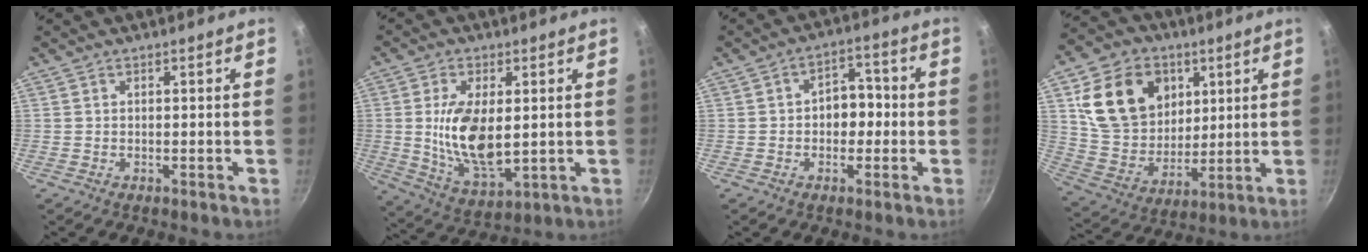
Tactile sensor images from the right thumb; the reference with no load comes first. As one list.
[{"total": 13.0, "force": [0.8, 6.4, 11.2], "torque": [-0.201, -0.020, 0.026]}, {"total": 6.6, "force": [-0.5, 4.6, 4.6], "torque": [-0.037, 0.023, -0.017]}, {"total": 19.5, "force": [6.9, 15.1, 10.2], "torque": [-0.153, -0.010, 0.134]}]